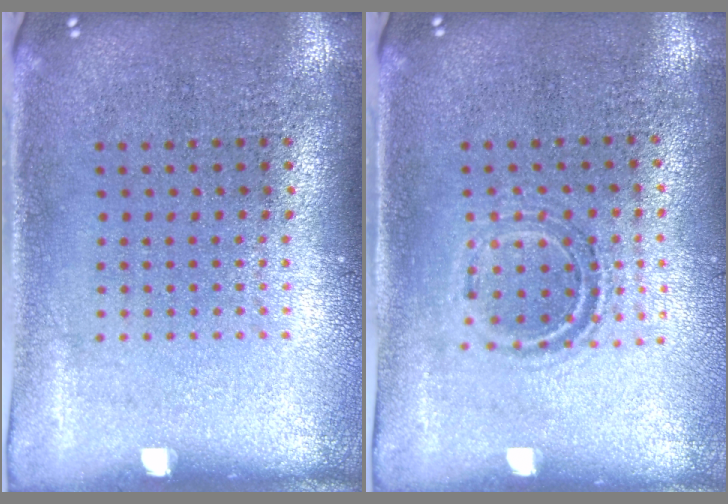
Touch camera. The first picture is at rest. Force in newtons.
{"total": 1.0, "press": 1.0, "slide": 0.3}